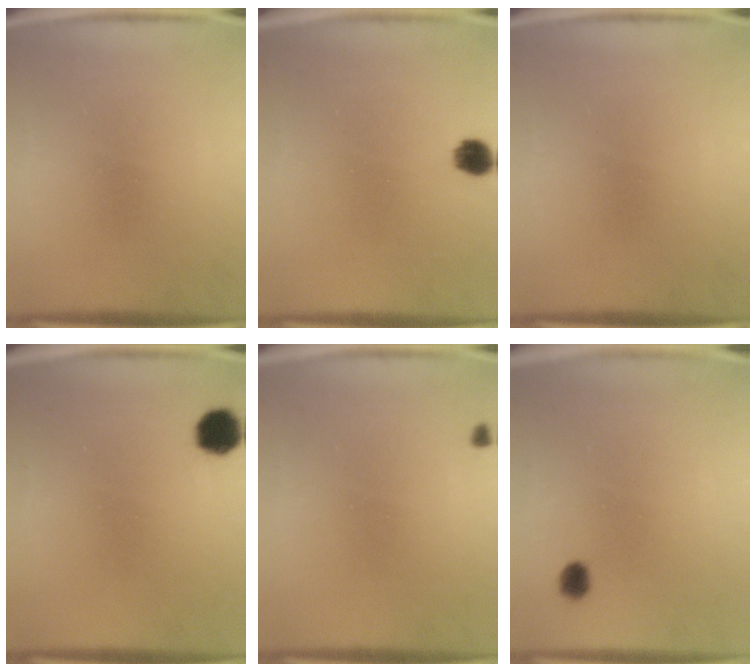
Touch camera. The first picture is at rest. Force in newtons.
{"total": 3.2}
{"total": 0.0}
{"total": 5.0}
{"total": 0.6}
{"total": 2.7}